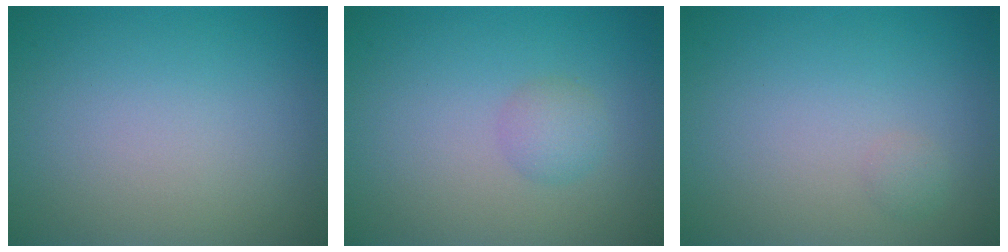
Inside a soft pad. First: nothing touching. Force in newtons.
{"total": 1.6, "press": 1.6, "slide": 0.1}
{"total": 0.7, "press": 0.7, "slide": 0.0}